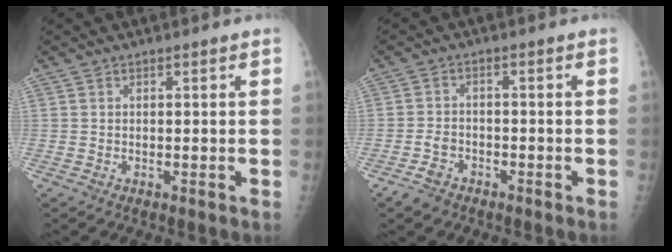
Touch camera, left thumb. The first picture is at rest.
{"total": 4.1, "force": [-2.8, 2.6, 1.4], "torque": [-0.026, 0.015, -0.047]}